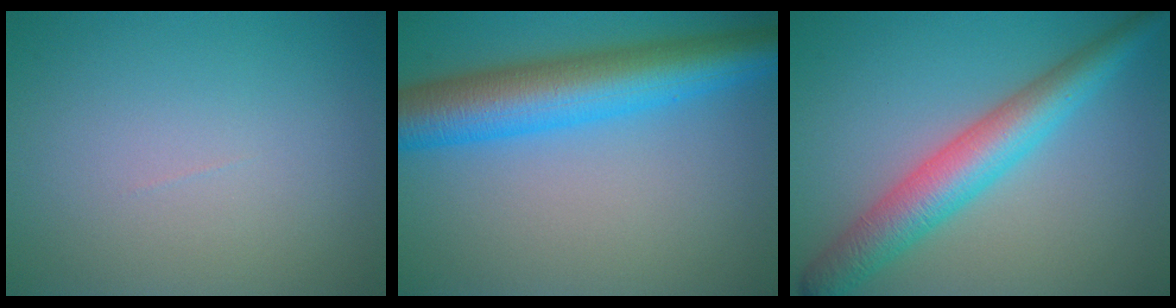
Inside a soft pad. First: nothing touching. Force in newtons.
{"total": 9.0, "press": 9.0, "slide": 0.3}
{"total": 6.1, "press": 6.1, "slide": 0.1}